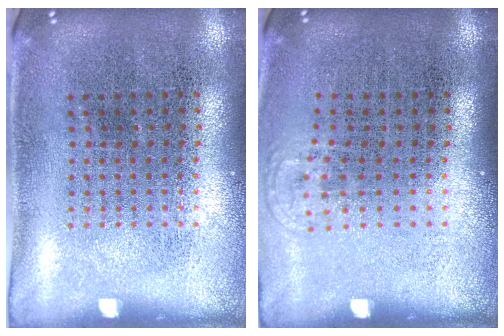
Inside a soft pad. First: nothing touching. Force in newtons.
{"total": 0.6, "press": 0.5, "slide": 0.4}